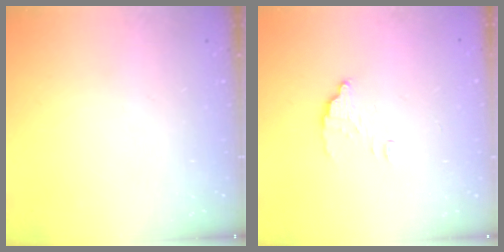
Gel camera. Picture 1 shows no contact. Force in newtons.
{"total": 3.6, "press": 3.6, "slide": 0.1}